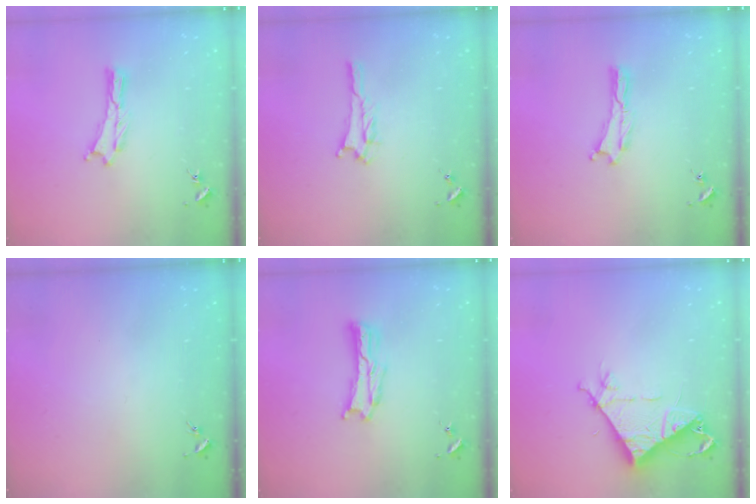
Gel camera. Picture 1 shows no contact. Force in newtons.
{"total": 2.8, "press": 2.8, "slide": 0.3}
{"total": 0.0}
{"total": 0.0}
{"total": 1.6, "press": 1.6, "slide": 0.3}
{"total": 8.8, "press": 8.7, "slide": 0.9}